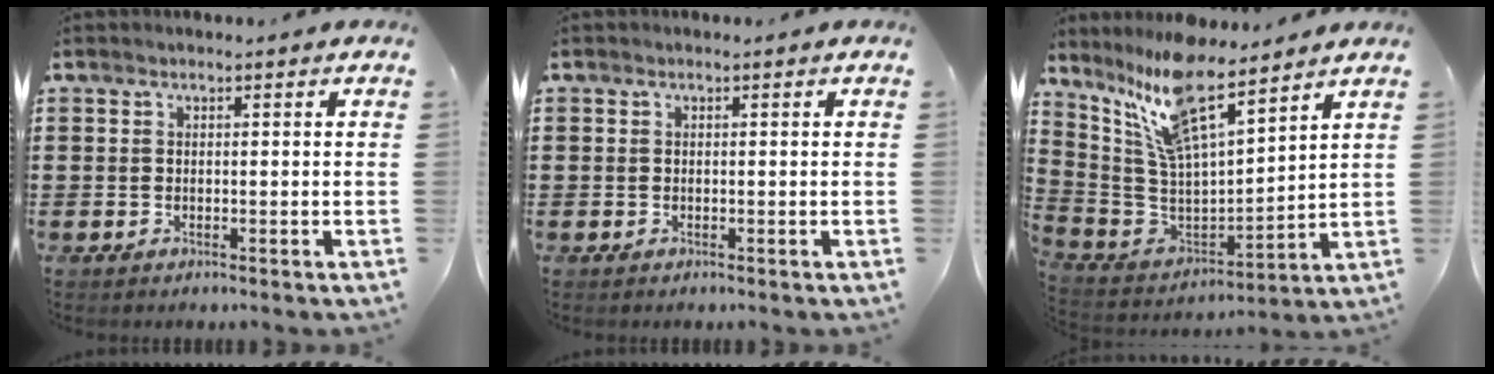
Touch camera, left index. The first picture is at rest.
{"total": 0.0}
{"total": 12.7, "force": [9.8, 2.3, 7.8], "torque": [-0.190, -0.054, 0.172]}